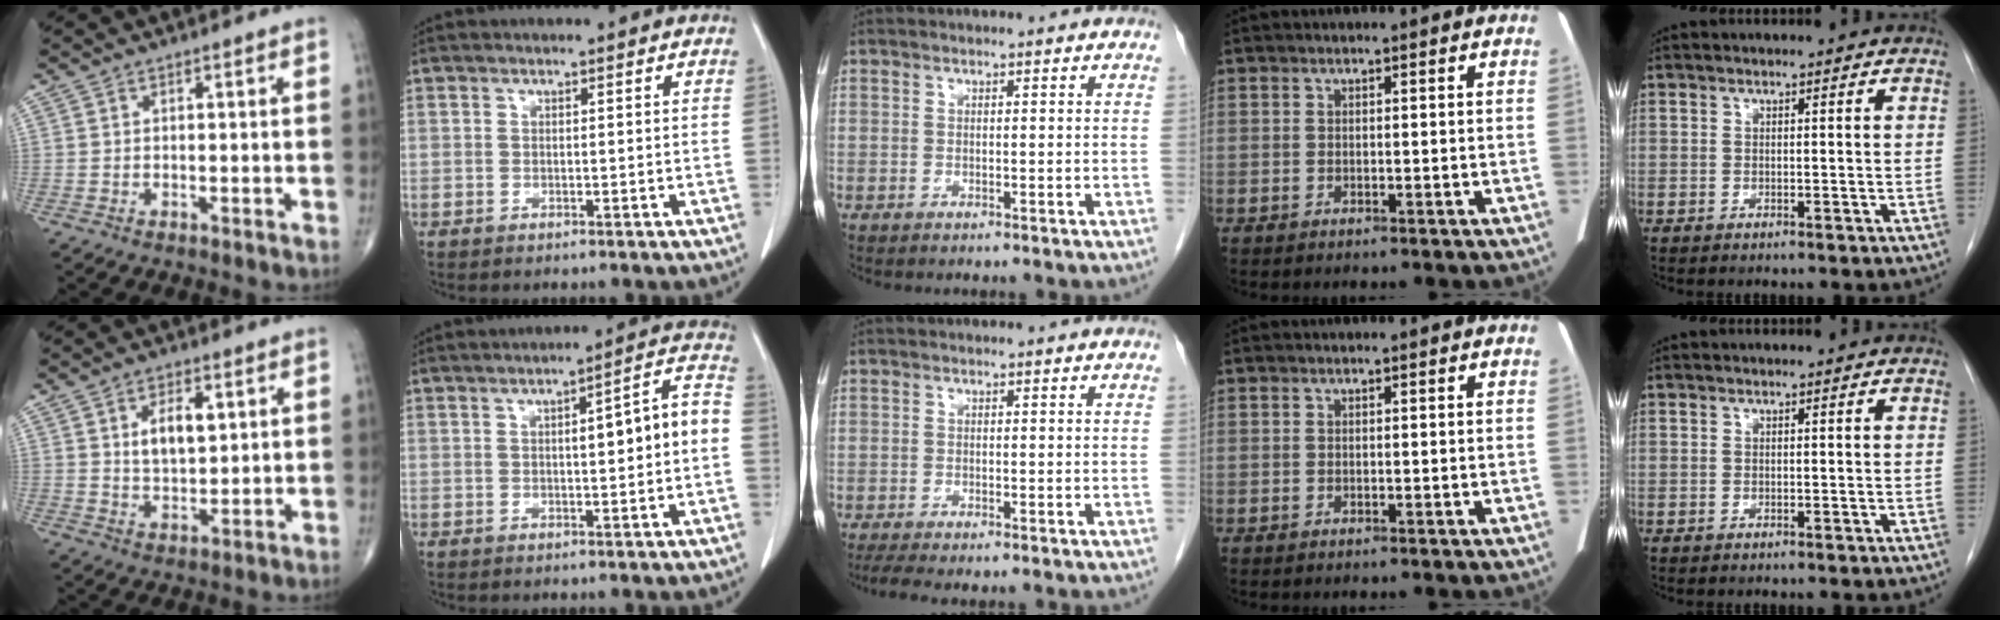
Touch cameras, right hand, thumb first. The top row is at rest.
{"thumb": {"total": 7.3, "force": [2.1, 4.0, 5.8], "torque": [-0.080, -0.011, 0.041]}, "index": {"total": 8.1, "force": [-0.4, 0.8, 8.0], "torque": [-0.108, 0.029, -0.008]}, "middle": {"total": 2.5, "force": [-1.8, 0.3, 1.7], "torque": [-0.034, -0.009, -0.035]}}